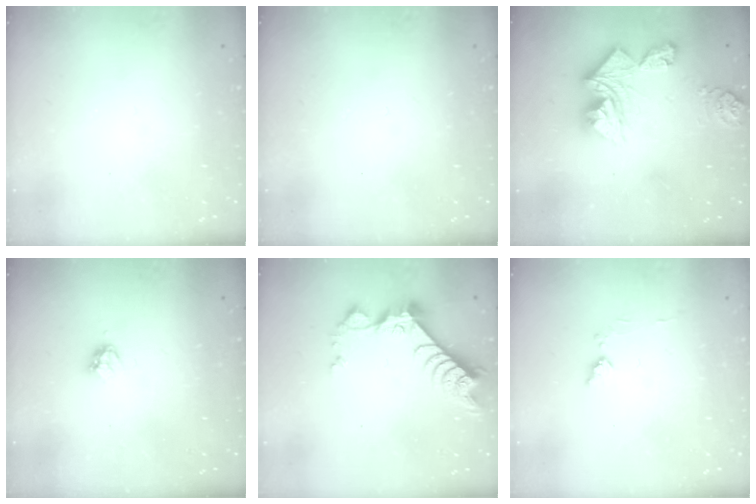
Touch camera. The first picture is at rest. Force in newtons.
{"total": 0.0}
{"total": 16.6, "press": 16.5, "slide": 1.9}
{"total": 3.5, "press": 3.5, "slide": 0.3}
{"total": 8.4, "press": 8.3, "slide": 0.8}
{"total": 4.7, "press": 4.7, "slide": 0.5}